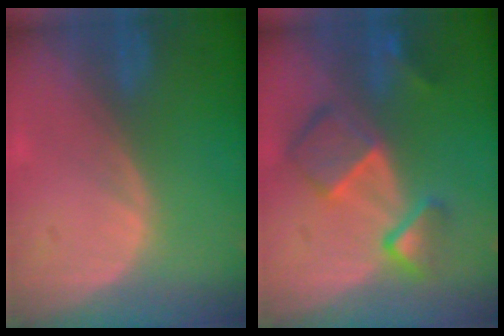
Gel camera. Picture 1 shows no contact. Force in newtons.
{"total": 7.9, "press": 6.8, "slide": 3.9}